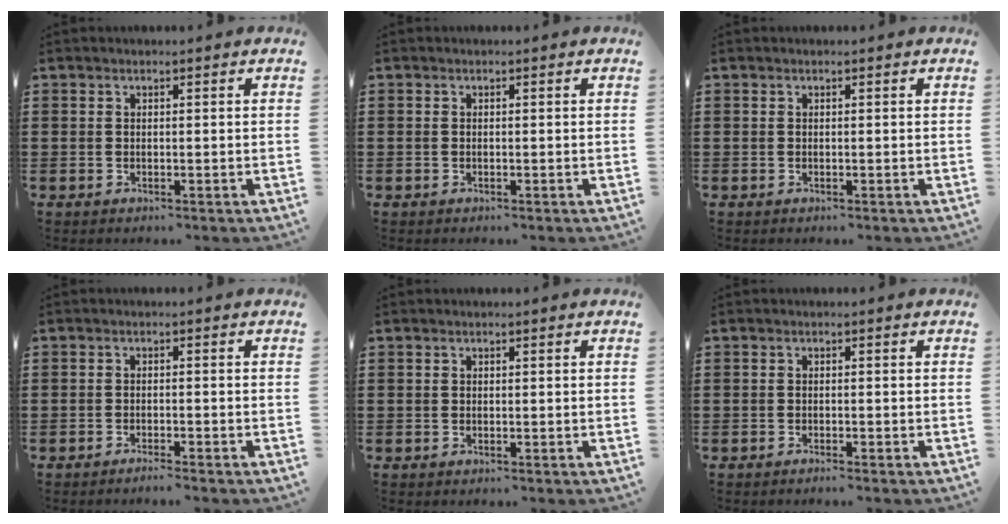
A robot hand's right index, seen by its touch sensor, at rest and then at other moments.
{"total": 0.0}
{"total": 0.0}
{"total": 1.5, "force": [-1.4, -0.2, 0.4], "torque": [-0.008, 0.001, -0.027]}
{"total": 0.0}
{"total": 0.7, "force": [-0.7, -0.1, 0.2], "torque": [-0.006, -0.002, -0.014]}